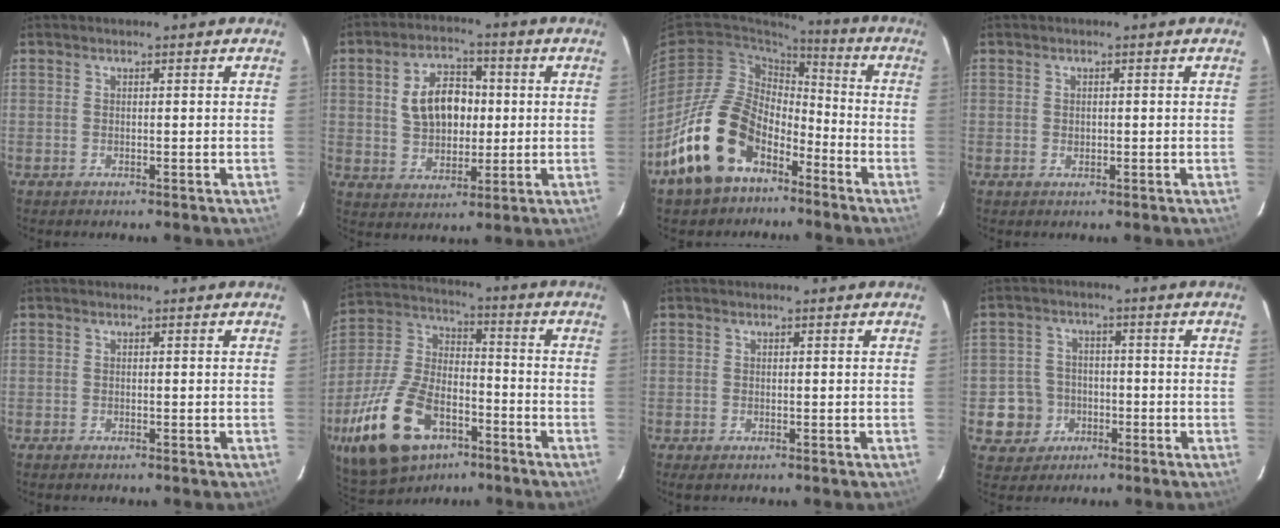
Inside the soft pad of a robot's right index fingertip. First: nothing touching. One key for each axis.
{"total": 10.5, "fx": 1.5, "fy": 7.0, "fz": 7.6, "tx": -0.143, "ty": 0.025, "tz": 0.035}
{"total": 19.1, "fx": -10.7, "fy": 11.8, "fz": 10.7, "tx": -0.210, "ty": 0.015, "tz": -0.176}
{"total": 0.9, "fx": 0.0, "fy": 0.7, "fz": 0.4, "tx": -0.006, "ty": 0.001, "tz": 0.001}
{"total": 0.6, "fx": -0.5, "fy": 0.2, "fz": 0.2, "tx": -0.005, "ty": -0.002, "tz": -0.011}
{"total": 22.7, "fx": -11.5, "fy": 12.6, "fz": 14.9, "tx": -0.323, "ty": -0.003, "tz": -0.196}
{"total": 1.0, "fx": -0.6, "fy": 0.5, "fz": 0.6, "tx": -0.011, "ty": -0.005, "tz": -0.012}
{"total": 6.9, "fx": -2.1, "fy": 6.5, "fz": 0.9, "tx": -0.030, "ty": 0.023, "tz": -0.029}